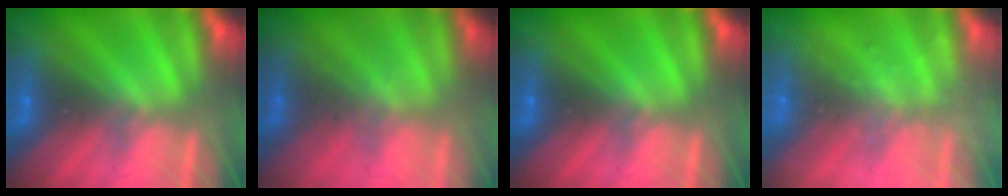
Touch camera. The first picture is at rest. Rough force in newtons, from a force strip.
{"total": 1.6}
{"total": 0.0}
{"total": 1.7}